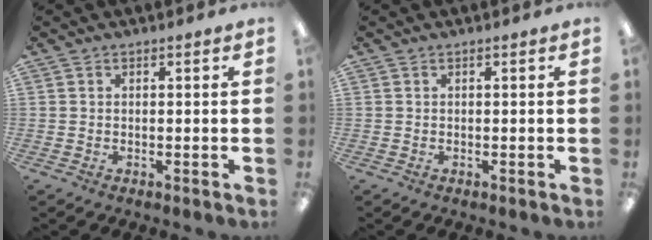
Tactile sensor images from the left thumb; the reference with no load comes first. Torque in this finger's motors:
{"motor_torque": [0.00, 0.00, 0.04, -0.03, 0.00]}